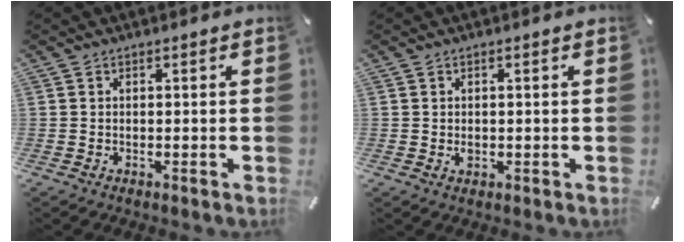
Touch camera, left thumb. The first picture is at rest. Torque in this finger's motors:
{"motor_torque": [-0.14, 0.31, 0.06, 0.08, 0.01]}